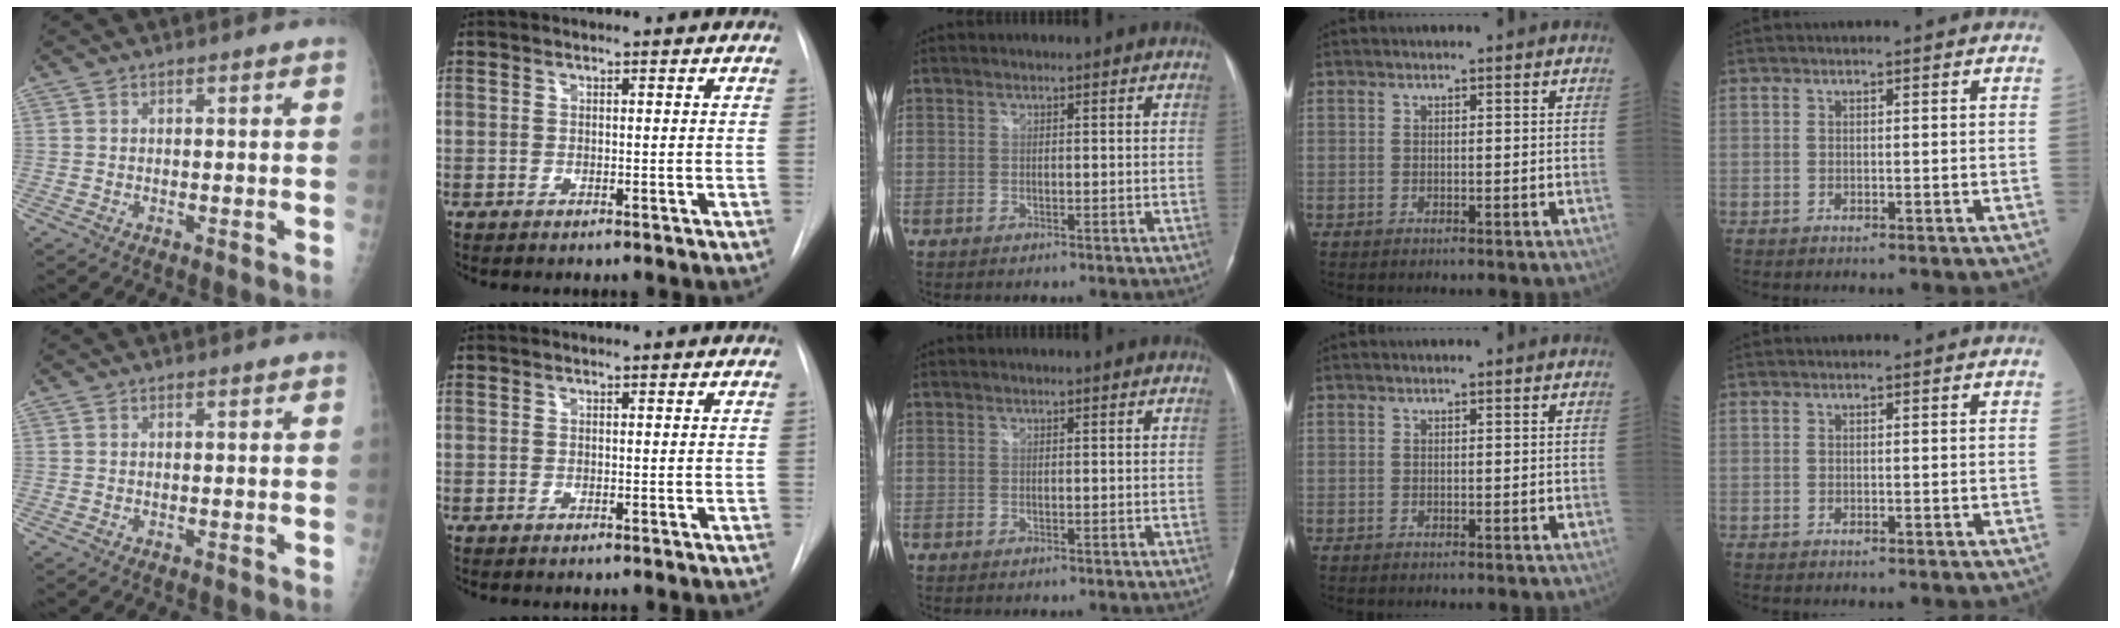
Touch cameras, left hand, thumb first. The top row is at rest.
{}